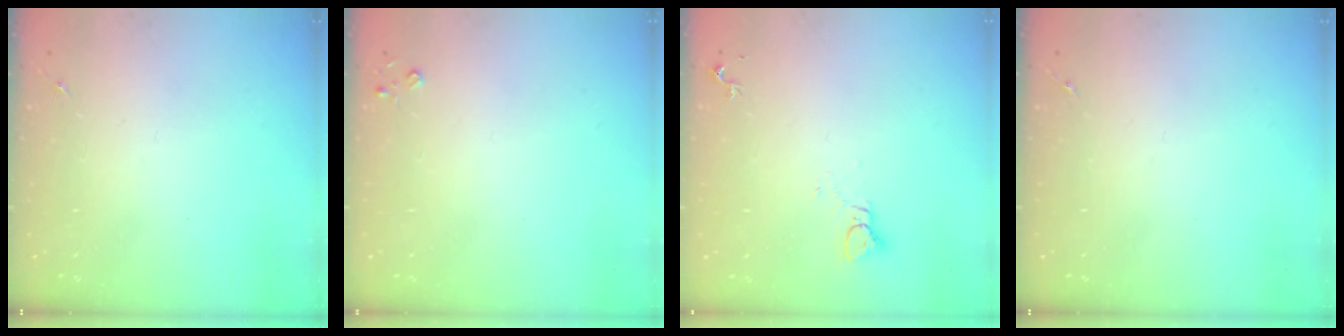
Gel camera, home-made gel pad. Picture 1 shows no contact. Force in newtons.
{"total": 2.3, "press": 2.3, "slide": 0.3}
{"total": 2.7, "press": 2.7, "slide": 0.2}
{"total": 0.0}